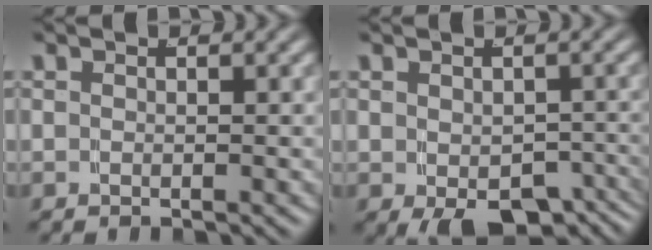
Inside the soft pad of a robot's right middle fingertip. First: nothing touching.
{"total": 7.8, "force": [-5.7, 3.7, 3.8], "torque": [-0.057, -0.035, -0.073]}